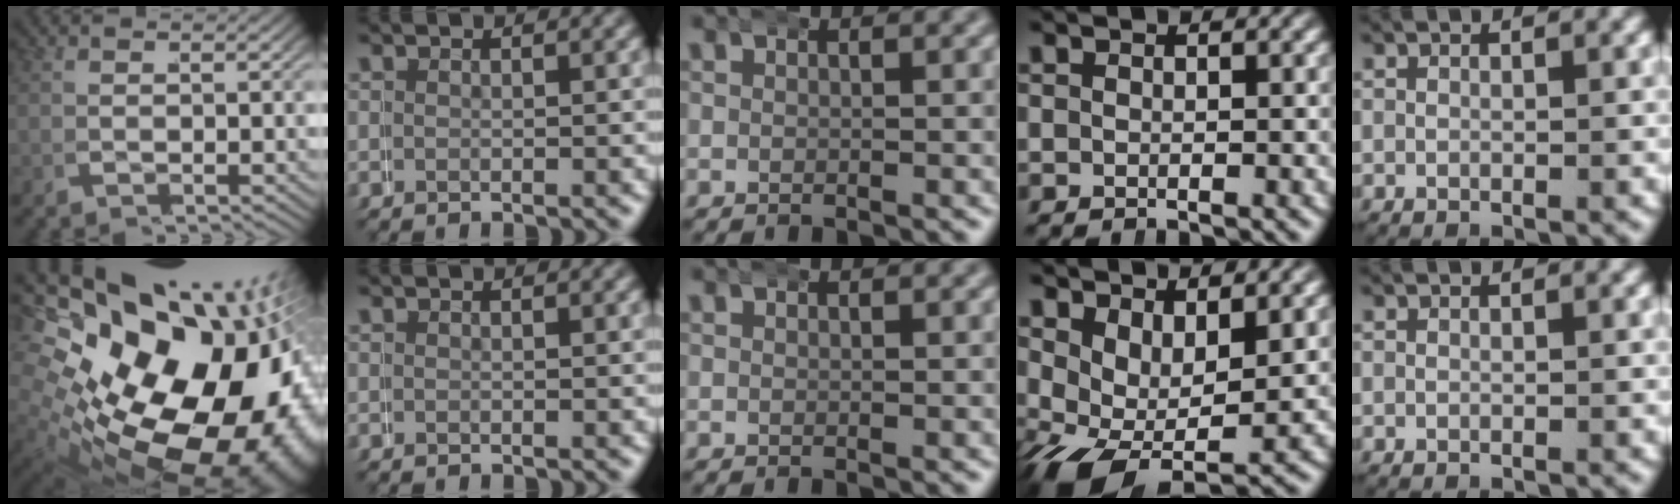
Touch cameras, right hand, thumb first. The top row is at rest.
{"thumb": {"total": 27.1, "force": [-1.8, 19.0, 19.3], "torque": [-0.330, -0.051, -0.006]}, "ring": {"total": 7.6, "force": [-1.9, 5.9, 4.5], "torque": [-0.123, -0.053, -0.013]}}